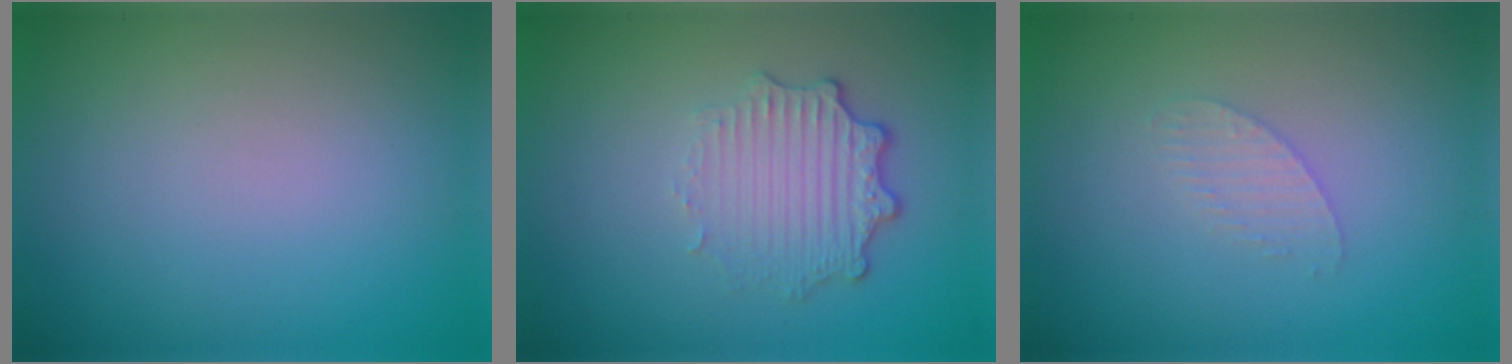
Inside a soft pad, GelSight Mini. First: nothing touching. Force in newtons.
{"total": 3.5, "press": 2.7, "slide": 2.2}
{"total": 1.4, "press": 1.4, "slide": 0.1}